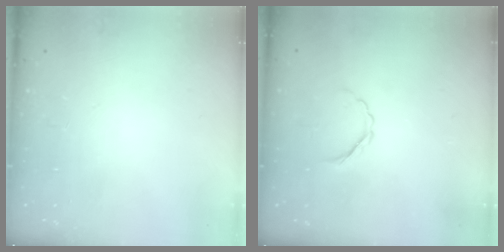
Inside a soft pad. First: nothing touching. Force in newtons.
{"total": 2.9, "press": 2.8, "slide": 0.8}